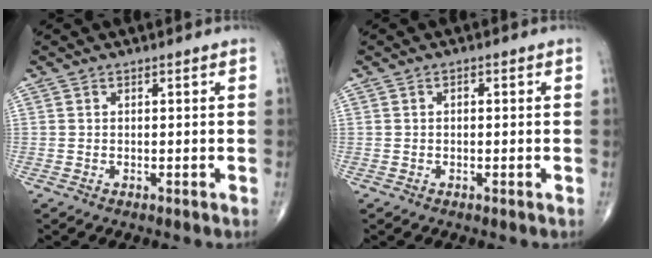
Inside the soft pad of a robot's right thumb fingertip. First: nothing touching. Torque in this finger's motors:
{"motor_torque": [-0.19, -0.03, 0.10, 0.20, 0.00]}